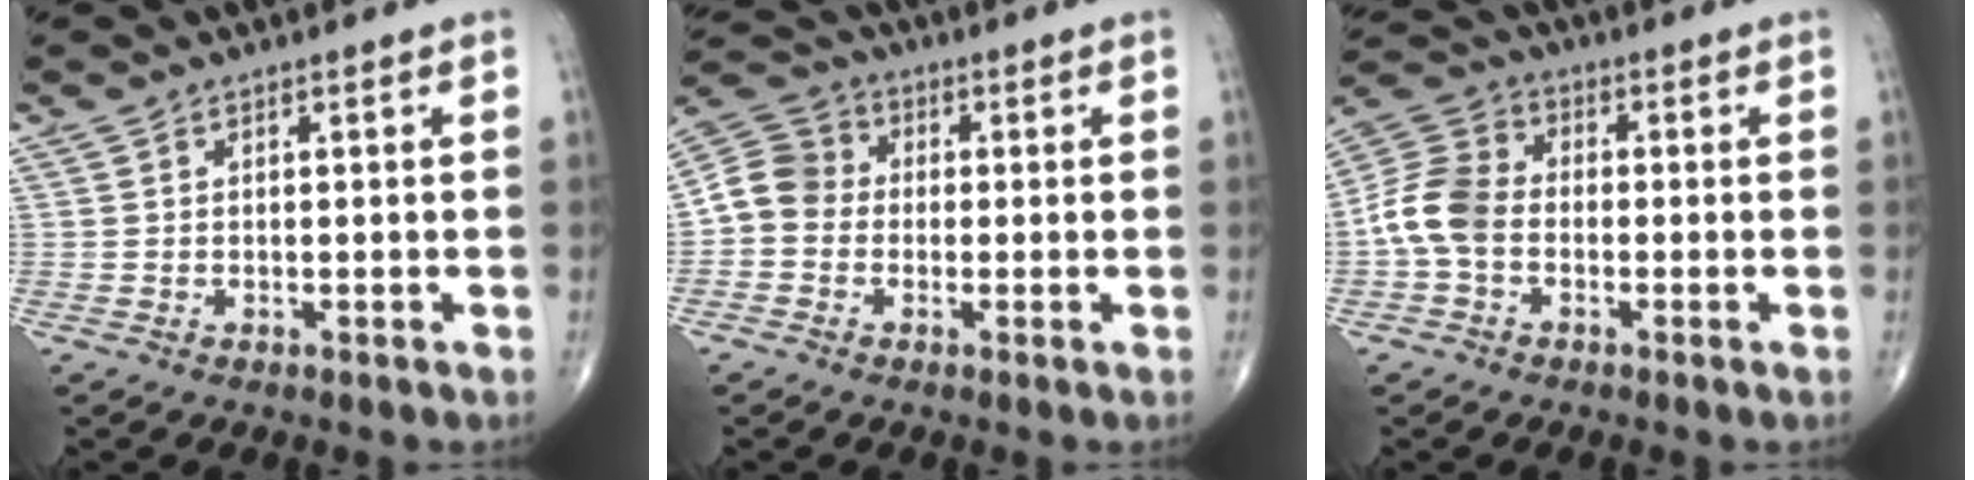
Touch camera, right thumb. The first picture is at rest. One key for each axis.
{"total": 7.4, "fx": -1.0, "fy": 6.5, "fz": 3.3, "tx": -0.047, "ty": 0.028, "tz": -0.035}
{"total": 8.8, "fx": -1.9, "fy": 6.4, "fz": 5.8, "tx": -0.114, "ty": 0.027, "tz": -0.053}